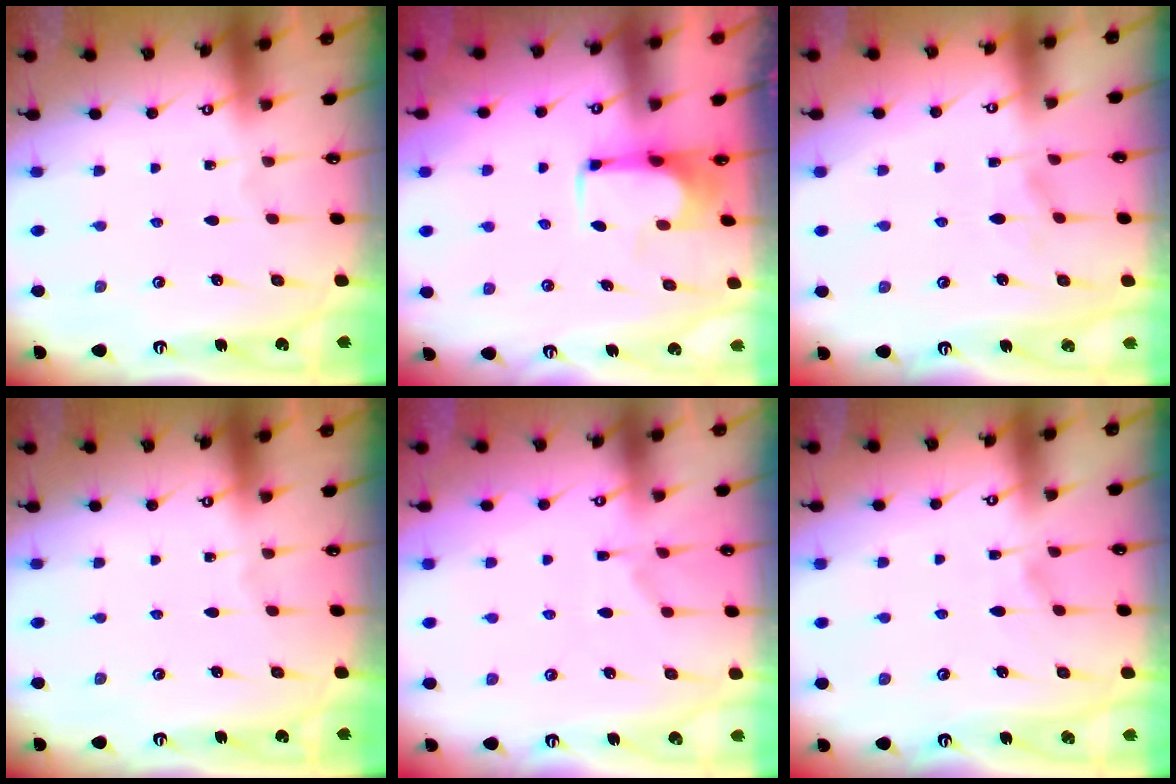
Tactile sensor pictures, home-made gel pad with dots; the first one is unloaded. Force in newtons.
{"total": 0.9, "press": 0.3, "slide": 0.8}
{"total": 2.6, "press": 2.3, "slide": 1.0}
{"total": 0.0}
{"total": 1.0, "press": 0.2, "slide": 1.0}
{"total": 3.6, "press": 3.6, "slide": 0.5}